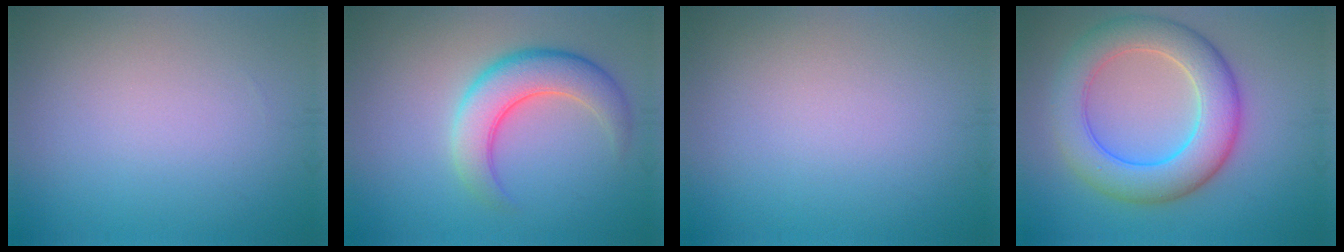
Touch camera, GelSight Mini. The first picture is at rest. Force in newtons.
{"total": 5.6, "press": 5.6, "slide": 0.4}
{"total": 0.0}
{"total": 7.9, "press": 7.9, "slide": 0.1}